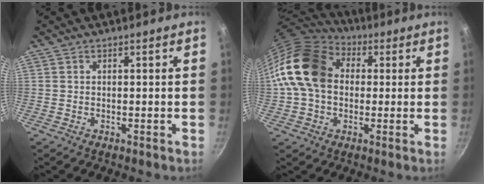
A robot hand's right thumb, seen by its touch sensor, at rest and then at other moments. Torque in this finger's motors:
{"motor_torque": [2.28, 2.73, 1.43, -0.52, 0.30]}